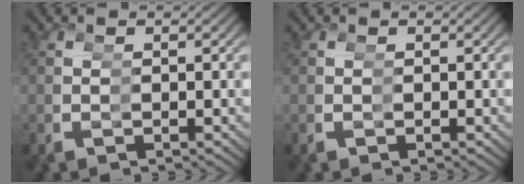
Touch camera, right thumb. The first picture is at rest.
{"total": 0.0}